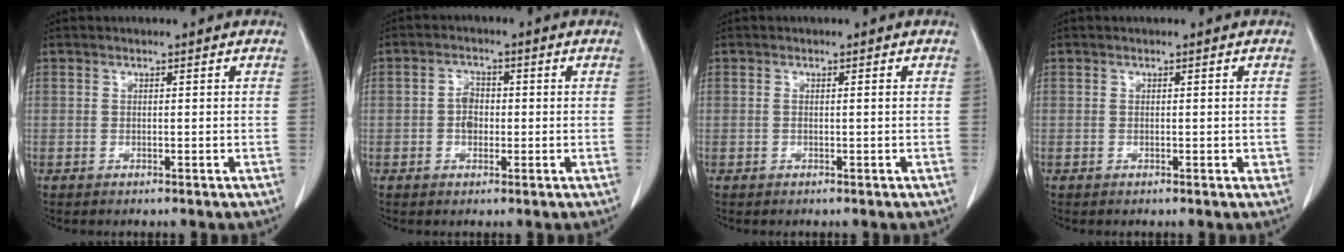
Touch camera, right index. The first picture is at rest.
{"total": 3.0, "force": [-0.4, 2.1, 2.1], "torque": [-0.036, 0.007, -0.010]}
{"total": 0.7, "force": [0.0, -0.1, 0.7], "torque": [-0.017, 0.001, 0.000]}
{"total": 0.9, "force": [-0.1, 0.5, 0.7], "torque": [-0.006, 0.000, 0.001]}